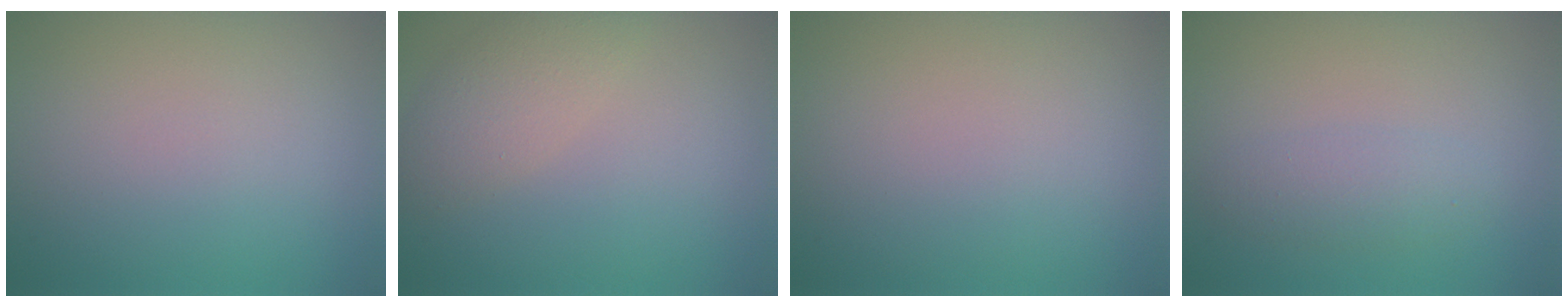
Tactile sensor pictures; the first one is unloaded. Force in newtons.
{"total": 2.9, "press": 2.9, "slide": 0.2}
{"total": 0.0}
{"total": 1.9, "press": 1.9, "slide": 0.0}